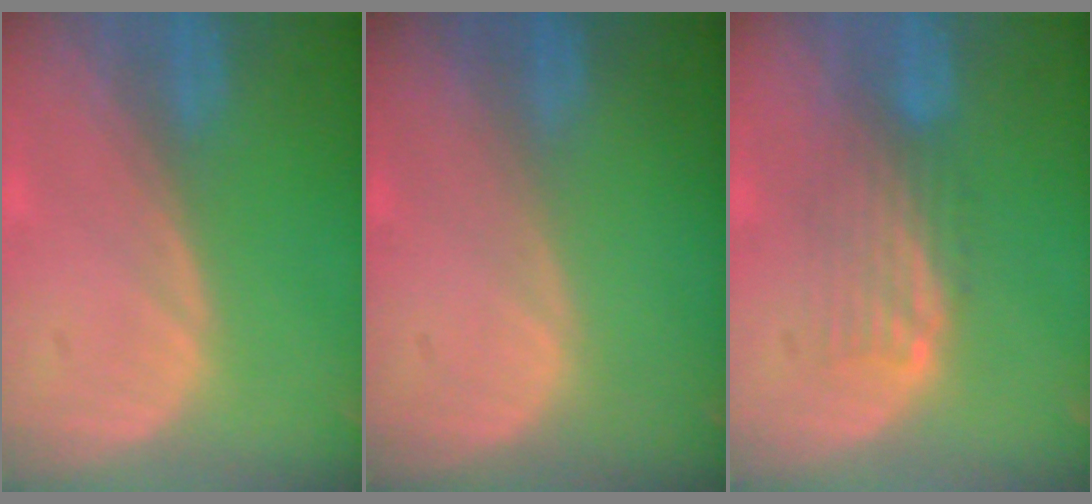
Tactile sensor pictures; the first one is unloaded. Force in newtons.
{"total": 0.0}
{"total": 4.8, "press": 4.2, "slide": 2.5}